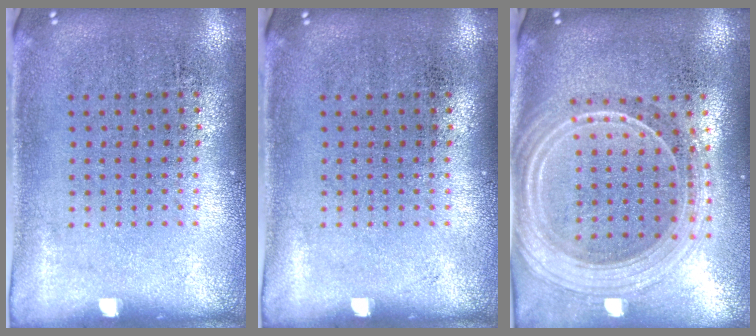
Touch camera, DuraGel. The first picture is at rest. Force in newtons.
{"total": 0.0}
{"total": 2.5, "press": 2.1, "slide": 1.3}